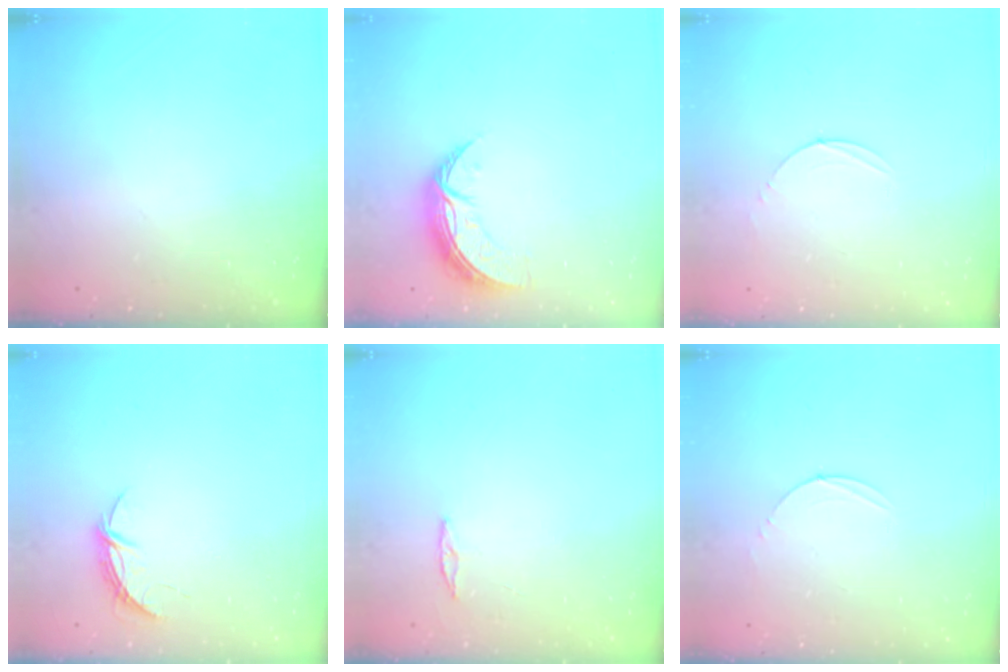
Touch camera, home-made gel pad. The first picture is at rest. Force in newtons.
{"total": 8.4, "press": 8.4, "slide": 0.4}
{"total": 2.8, "press": 2.8, "slide": 0.3}
{"total": 5.0, "press": 5.0, "slide": 0.4}
{"total": 3.0, "press": 2.9, "slide": 0.3}
{"total": 2.8, "press": 2.8, "slide": 0.3}